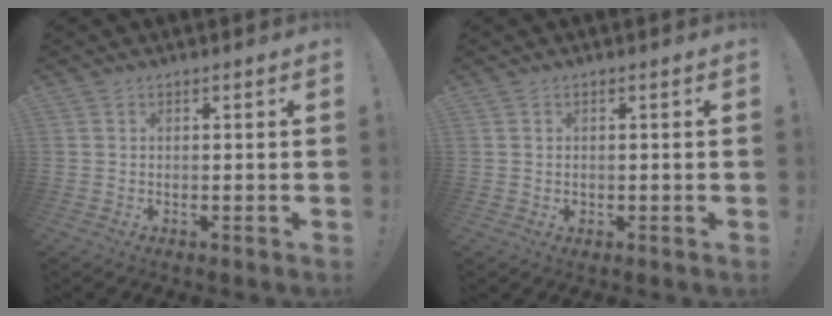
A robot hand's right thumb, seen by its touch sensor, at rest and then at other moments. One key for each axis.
{"total": 0.7, "fx": 0.1, "fy": 0.7, "fz": 0.1, "tx": -0.001, "ty": 0.000, "tz": 0.001}